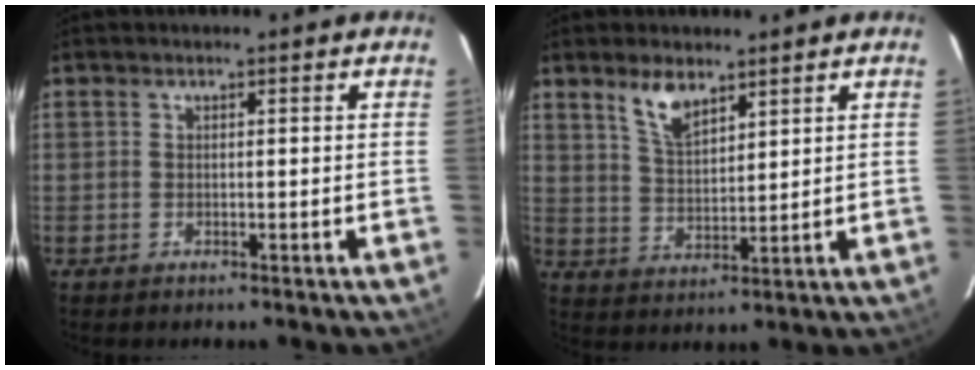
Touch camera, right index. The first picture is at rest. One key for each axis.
{"total": 6.3, "fx": 4.4, "fy": 2.5, "fz": 3.8, "tx": -0.069, "ty": 0.003, "tz": 0.090}